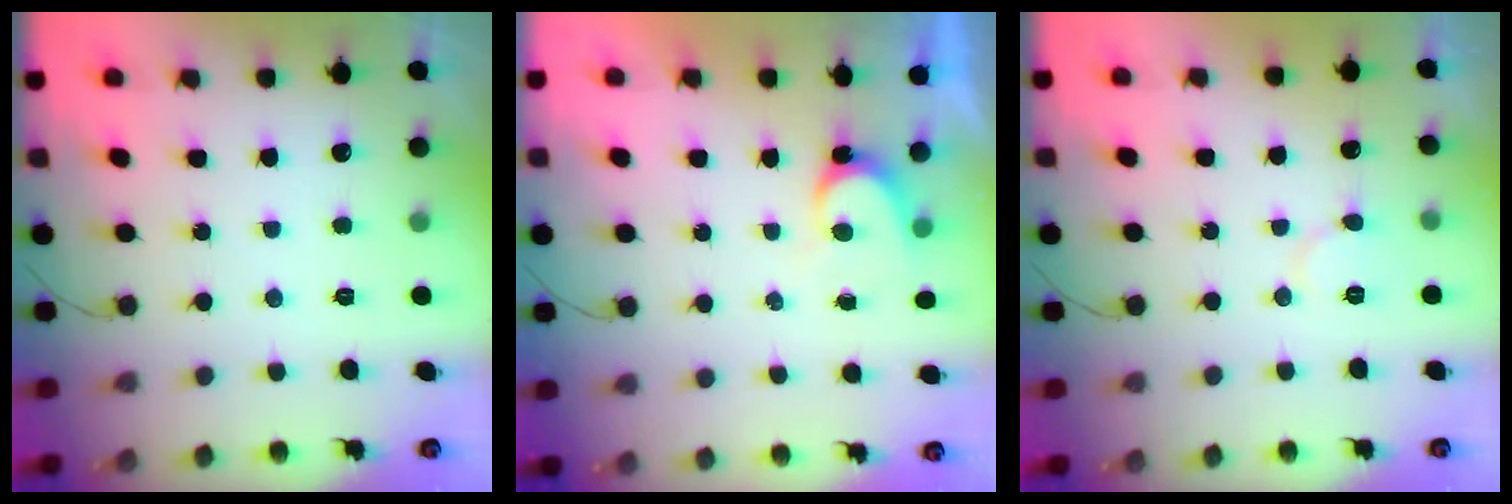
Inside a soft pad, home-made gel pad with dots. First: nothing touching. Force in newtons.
{"total": 5.1, "press": 5.1, "slide": 0.2}
{"total": 5.7, "press": 5.6, "slide": 0.6}